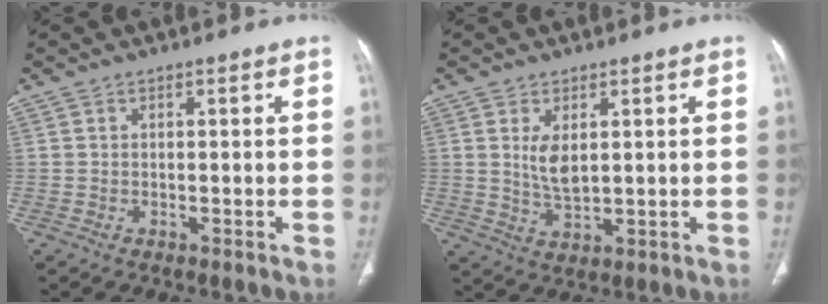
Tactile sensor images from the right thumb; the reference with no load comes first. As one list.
[{"total": 4.9, "force": [1.4, 2.3, 4.1], "torque": [-0.076, -0.016, 0.037]}]